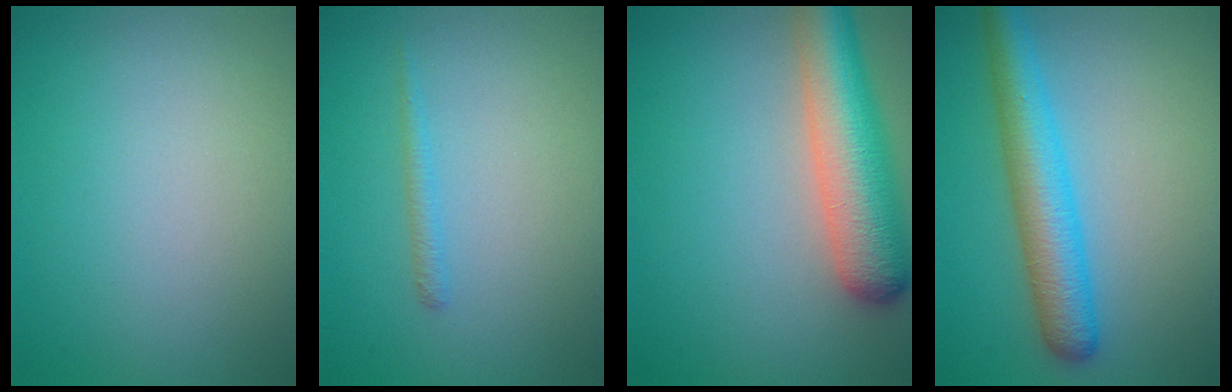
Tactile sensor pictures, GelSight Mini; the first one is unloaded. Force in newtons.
{"total": 0.9, "press": 0.9, "slide": 0.1}
{"total": 7.7, "press": 7.7, "slide": 0.4}
{"total": 5.4, "press": 5.4, "slide": 0.1}